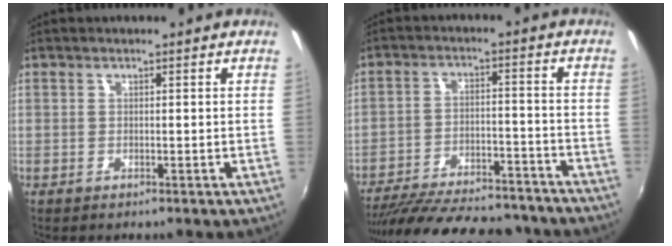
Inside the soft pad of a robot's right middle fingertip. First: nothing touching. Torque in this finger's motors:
{"motor_torque": [0.95, -1.19, 0.64, 0.21]}